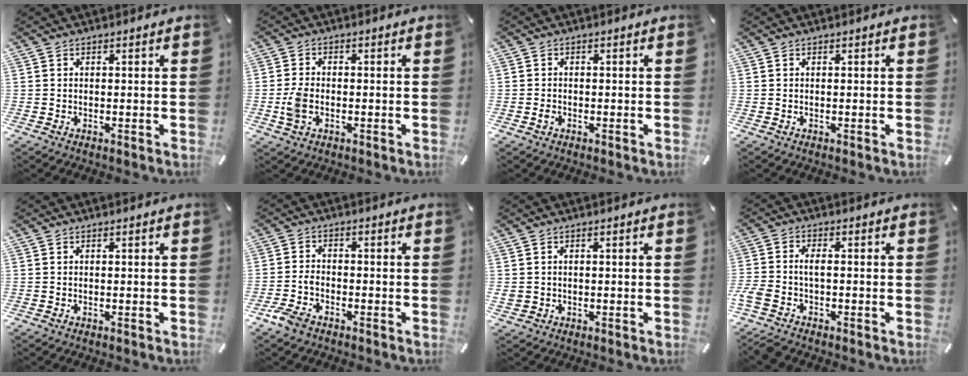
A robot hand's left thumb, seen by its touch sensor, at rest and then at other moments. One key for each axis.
{"total": 4.6, "fx": -1.2, "fy": 3.0, "fz": 3.3, "tx": -0.079, "ty": 0.000, "tz": -0.023}
{"total": 1.9, "fx": -0.7, "fy": 1.6, "fz": 0.6, "tx": -0.010, "ty": 0.006, "tz": -0.016}
{"total": 0.0}
{"total": 0.0}
{"total": 4.3, "fx": -2.8, "fy": 2.5, "fz": 2.0, "tx": -0.051, "ty": 0.010, "tz": -0.057}
{"total": 1.5, "fx": 0.0, "fy": 1.4, "fz": 0.6, "tx": -0.015, "ty": 0.003, "tz": -0.001}
{"total": 4.6, "fx": -2.2, "fy": 2.2, "fz": 3.4, "tx": -0.093, "ty": 0.001, "tz": -0.049}